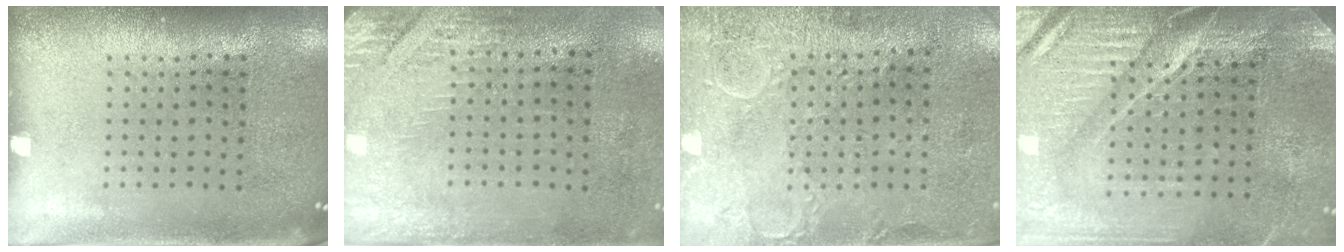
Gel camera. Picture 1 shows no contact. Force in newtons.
{"total": 2.9, "press": 2.5, "slide": 1.5}
{"total": 2.9, "press": 2.4, "slide": 1.6}
{"total": 3.8, "press": 3.6, "slide": 1.3}